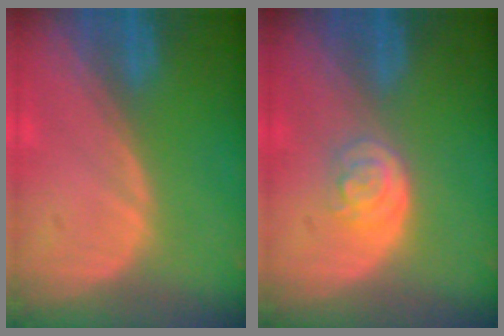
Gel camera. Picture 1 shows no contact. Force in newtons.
{"total": 3.4, "press": 3.3, "slide": 0.9}